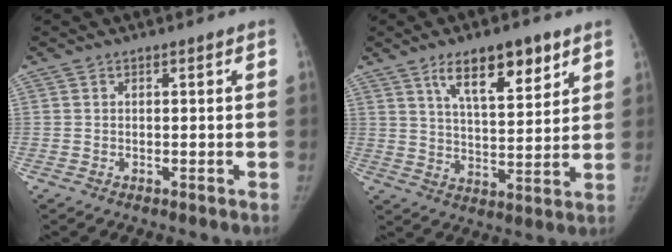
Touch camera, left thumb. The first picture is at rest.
{"total": 12.5, "force": [7.3, 4.7, 9.0], "torque": [-0.117, -0.036, 0.124]}